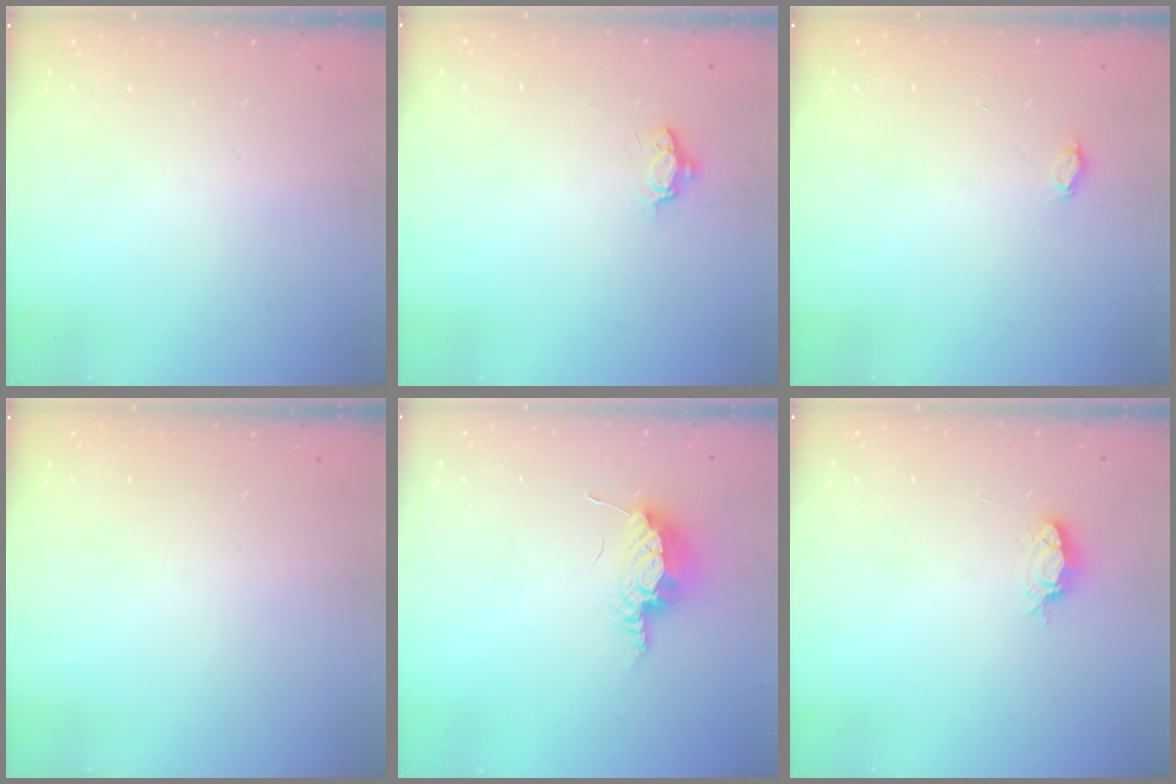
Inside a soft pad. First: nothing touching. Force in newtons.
{"total": 4.8, "press": 4.7, "slide": 0.5}
{"total": 2.7, "press": 2.5, "slide": 1.1}
{"total": 0.0}
{"total": 8.2, "press": 8.2, "slide": 0.8}
{"total": 3.7, "press": 3.7, "slide": 0.3}